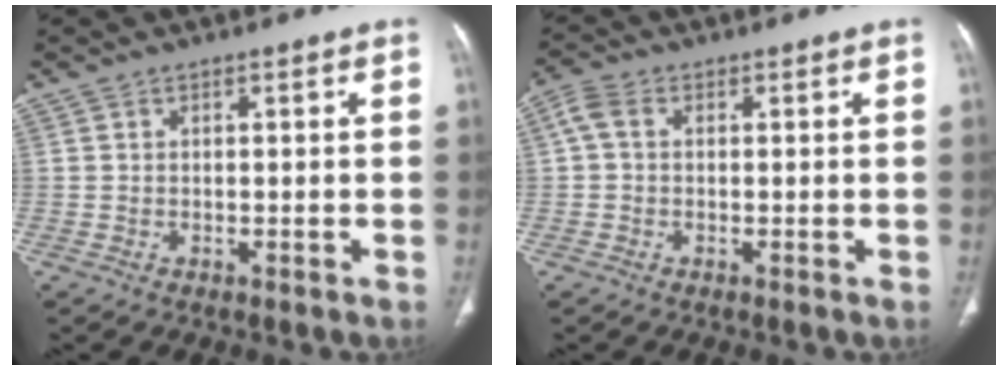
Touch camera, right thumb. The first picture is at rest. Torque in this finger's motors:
{"motor_torque": [0.44, 0.42, 0.07, -0.08, 0.07]}